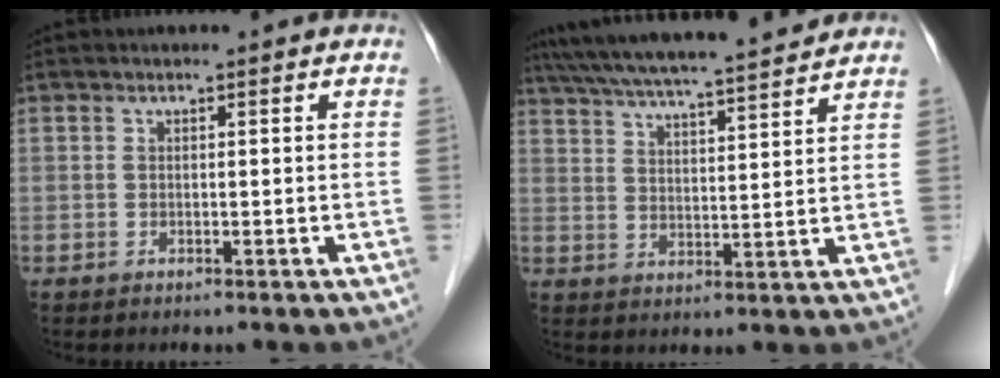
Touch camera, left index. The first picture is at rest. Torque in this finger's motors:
{"motor_torque": [1.00, -1.14, 0.70, 0.15]}